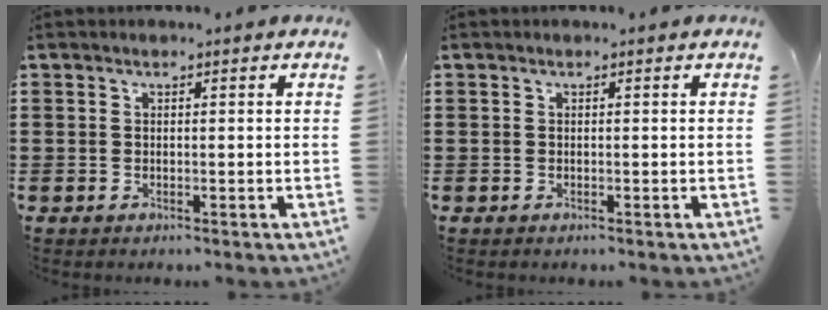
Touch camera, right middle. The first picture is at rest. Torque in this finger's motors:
{"motor_torque": [-2.14, 0.00, 0.11, 0.02]}